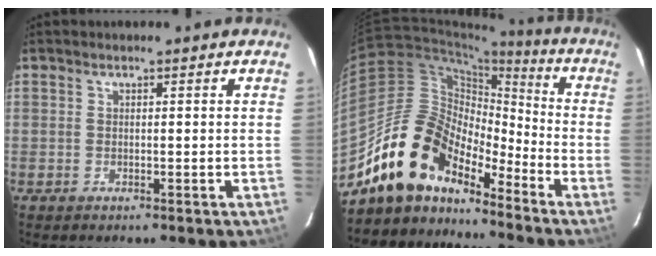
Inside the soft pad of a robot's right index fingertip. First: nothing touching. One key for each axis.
{"total": 15.8, "fx": -13.0, "fy": 6.8, "fz": 5.8, "tx": -0.112, "ty": 0.018, "tz": -0.243}